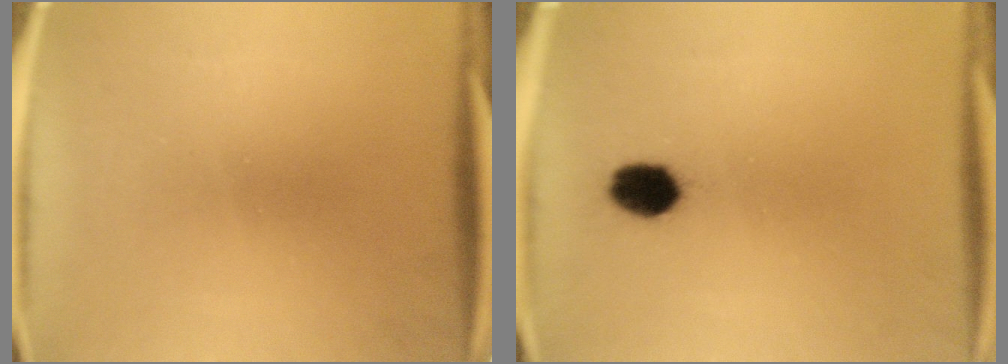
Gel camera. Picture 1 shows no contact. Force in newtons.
{"total": 5.6}